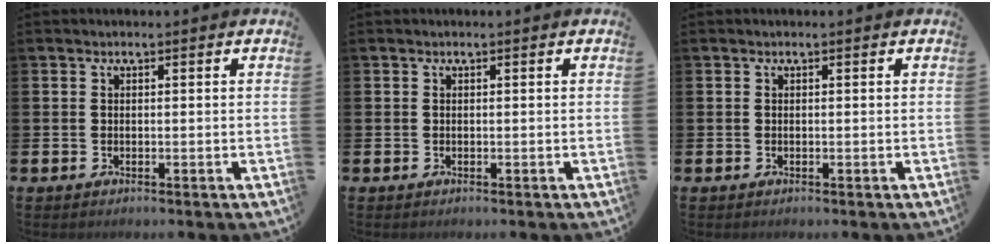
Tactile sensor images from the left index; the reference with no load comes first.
{"total": 0.0}
{"total": 0.0}